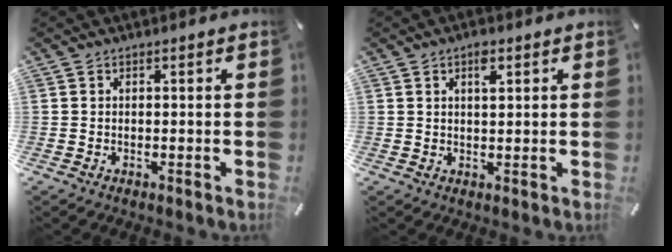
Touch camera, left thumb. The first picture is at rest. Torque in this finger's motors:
{"motor_torque": [0.29, -0.21, 0.17, 0.13, 0.03]}